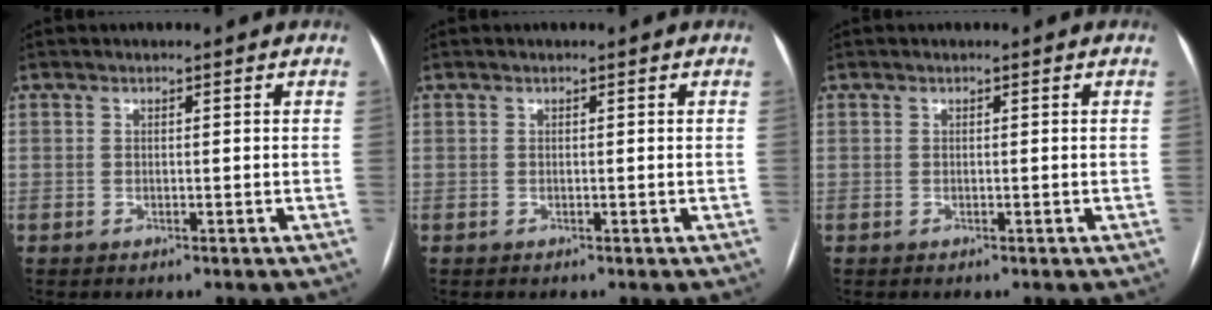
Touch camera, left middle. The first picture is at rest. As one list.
[{"total": 0.0}, {"total": 0.0}]